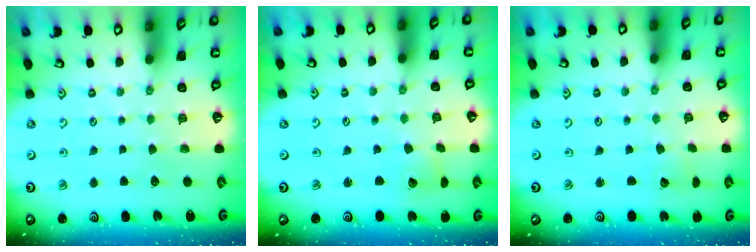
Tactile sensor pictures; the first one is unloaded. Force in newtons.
{"total": 2.1, "press": 2.1, "slide": 0.3}
{"total": 2.1, "press": 2.1, "slide": 0.1}